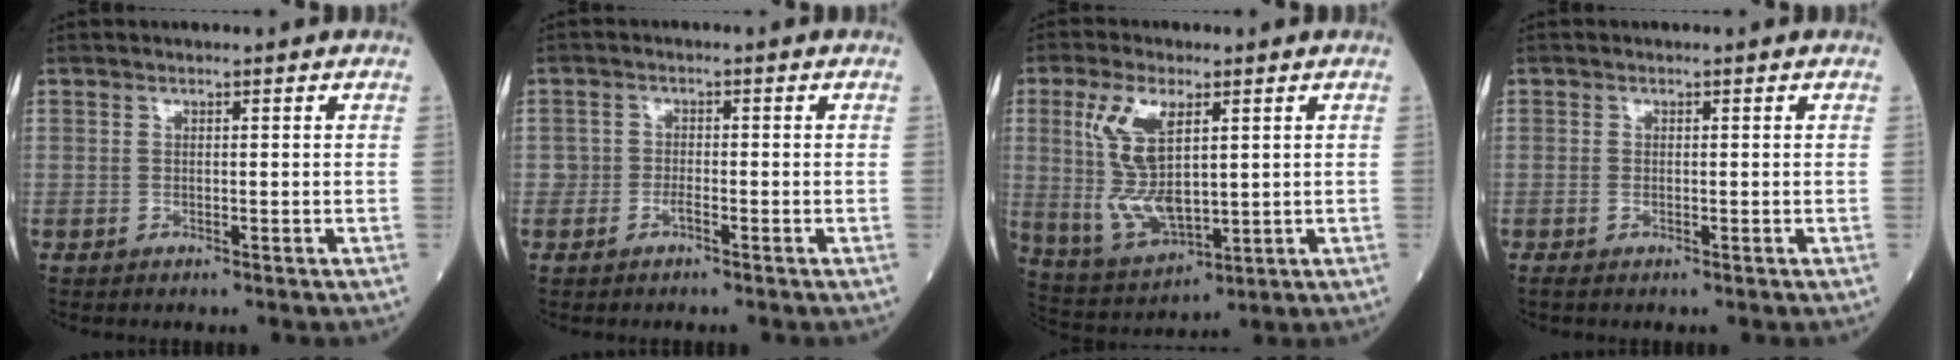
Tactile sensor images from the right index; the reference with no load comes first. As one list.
[{"total": 1.4, "force": [-0.9, 0.8, 0.7], "torque": [-0.008, 0.004, -0.017]}, {"total": 10.9, "force": [2.5, 4.2, 9.8], "torque": [-0.214, 0.000, 0.058]}, {"total": 0.6, "force": [-0.3, 0.2, 0.4], "torque": [-0.012, -0.001, -0.004]}]